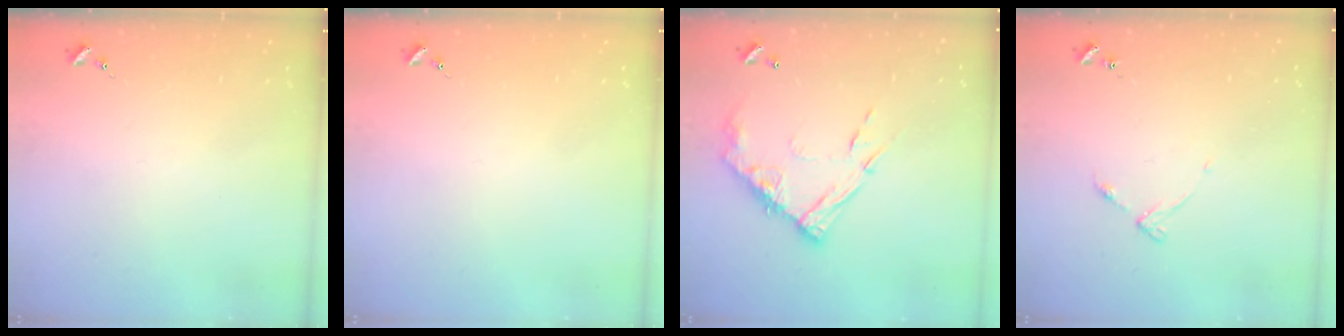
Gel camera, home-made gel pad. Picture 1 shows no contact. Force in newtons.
{"total": 0.0}
{"total": 14.5, "press": 14.4, "slide": 1.3}
{"total": 4.9, "press": 4.9, "slide": 0.6}